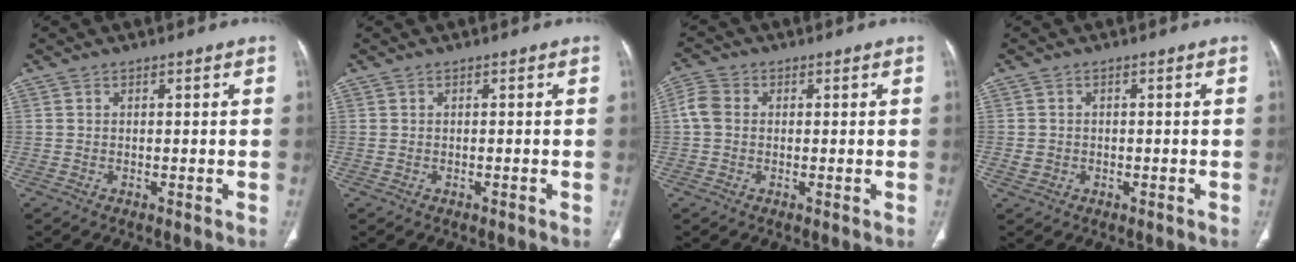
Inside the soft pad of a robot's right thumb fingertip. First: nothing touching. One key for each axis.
{"total": 0.0}
{"total": 4.0, "fx": 0.2, "fy": 3.2, "fz": 2.3, "tx": -0.052, "ty": 0.013, "tz": -0.003}
{"total": 1.9, "fx": -0.5, "fy": 1.7, "fz": 0.8, "tx": -0.012, "ty": 0.006, "tz": -0.003}